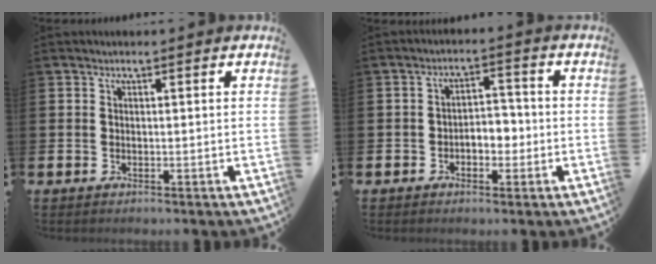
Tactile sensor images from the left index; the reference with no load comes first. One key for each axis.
{"total": 3.0, "fx": -1.2, "fy": 2.2, "fz": 1.6, "tx": -0.020, "ty": 0.001, "tz": -0.033}